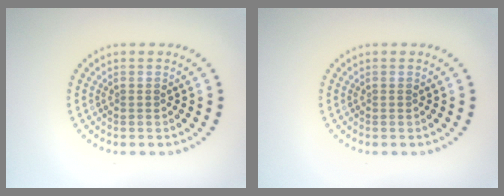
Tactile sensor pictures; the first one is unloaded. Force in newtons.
{"total": 0.0}